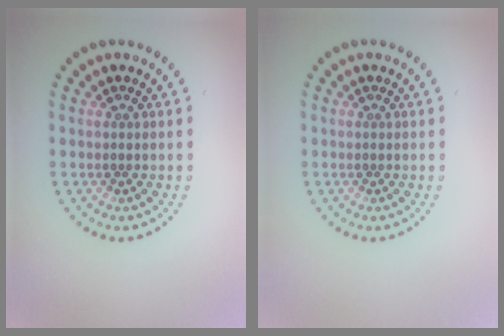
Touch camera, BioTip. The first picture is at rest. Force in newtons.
{"total": 0.0}